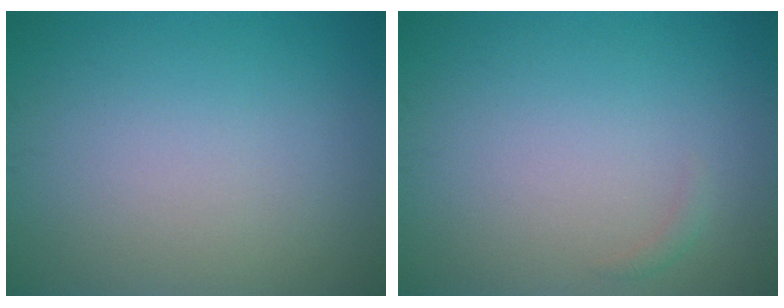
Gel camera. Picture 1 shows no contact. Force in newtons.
{"total": 0.6, "press": 0.6, "slide": 0.1}